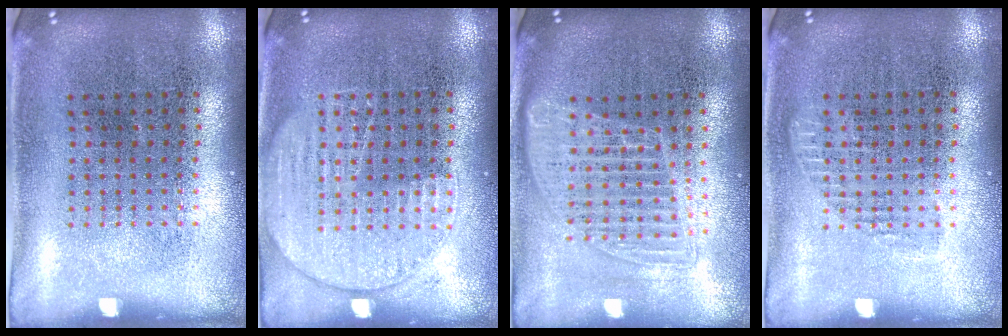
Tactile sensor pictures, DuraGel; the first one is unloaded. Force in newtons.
{"total": 2.0, "press": 1.9, "slide": 0.3}
{"total": 1.5, "press": 1.3, "slide": 0.6}
{"total": 0.8, "press": 0.8, "slide": 0.2}